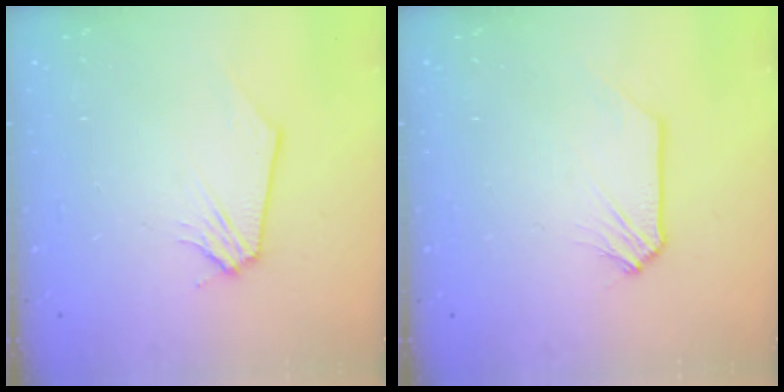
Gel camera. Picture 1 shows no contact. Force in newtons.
{"total": 0.0}